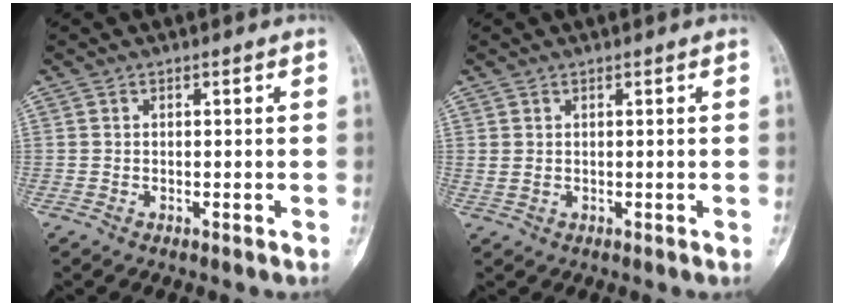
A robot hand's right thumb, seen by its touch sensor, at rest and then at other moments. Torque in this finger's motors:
{"motor_torque": [0.37, 0.18, 0.23, -0.06, -0.02]}